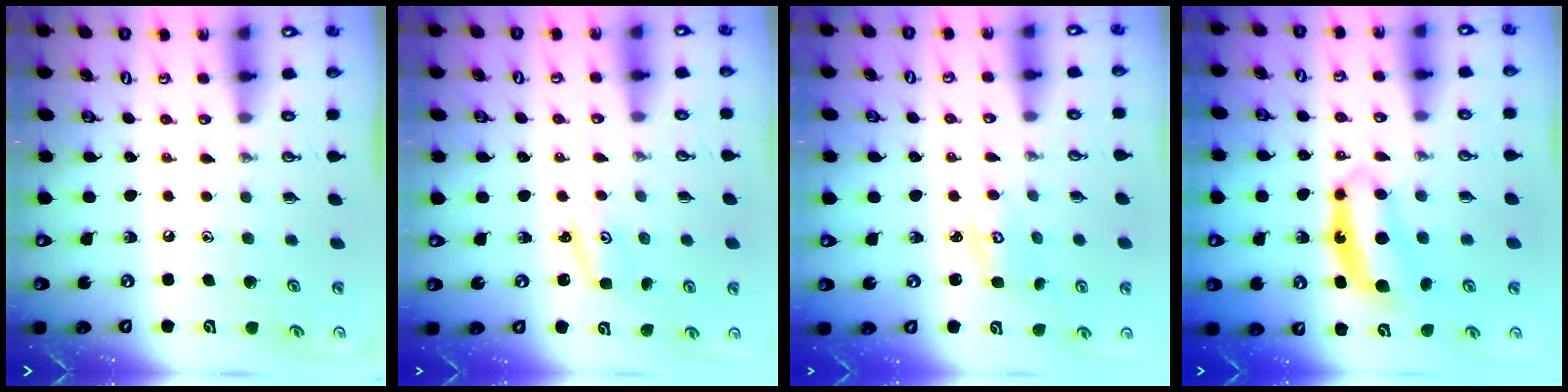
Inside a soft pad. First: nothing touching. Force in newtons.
{"total": 2.2, "press": 2.2, "slide": 0.3}
{"total": 3.8, "press": 3.8, "slide": 0.5}
{"total": 7.5, "press": 7.5, "slide": 0.2}